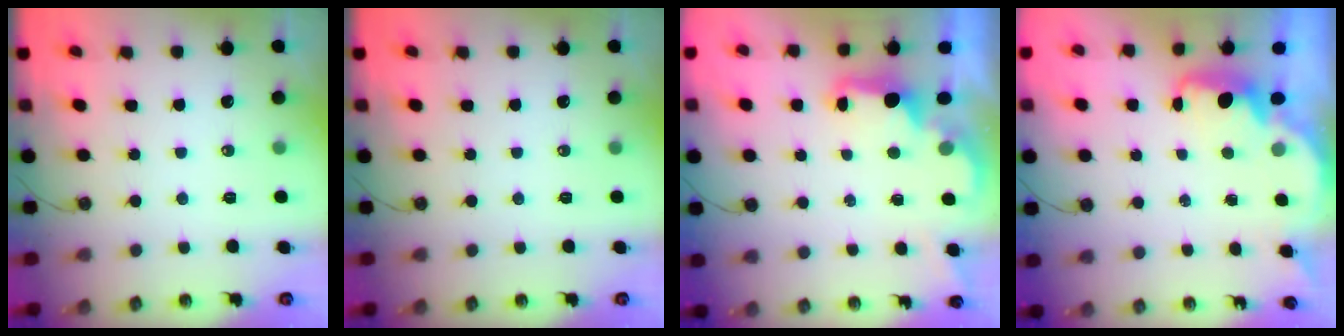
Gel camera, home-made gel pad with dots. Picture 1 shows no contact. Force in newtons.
{"total": 0.0}
{"total": 2.4, "press": 2.3, "slide": 0.8}
{"total": 2.3, "press": 2.2, "slide": 0.6}